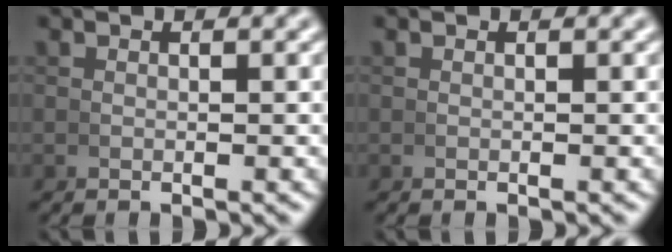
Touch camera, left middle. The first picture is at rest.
{"total": 0.0}